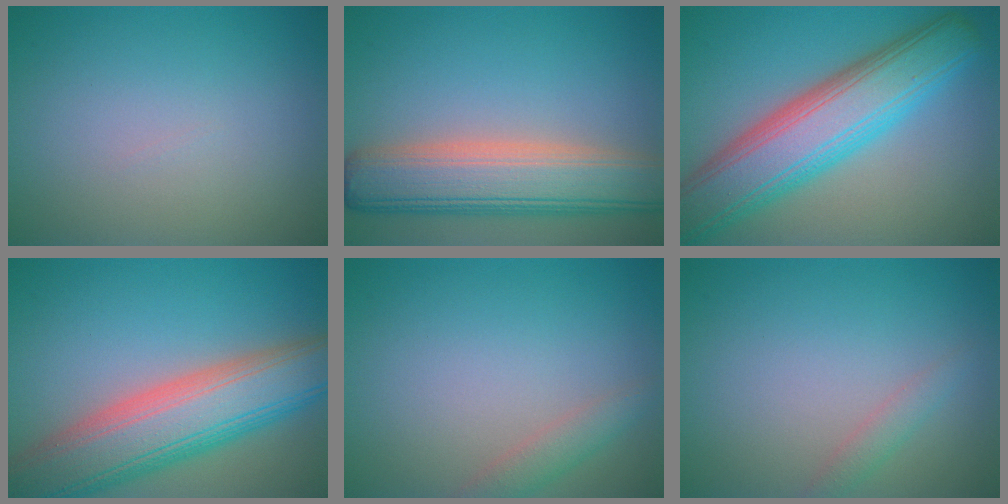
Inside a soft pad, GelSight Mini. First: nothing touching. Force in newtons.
{"total": 8.6, "press": 8.6, "slide": 0.6}
{"total": 10.0, "press": 10.0, "slide": 0.2}
{"total": 10.7, "press": 10.7, "slide": 0.4}
{"total": 1.9, "press": 1.9, "slide": 0.1}
{"total": 1.3, "press": 1.3, "slide": 0.1}